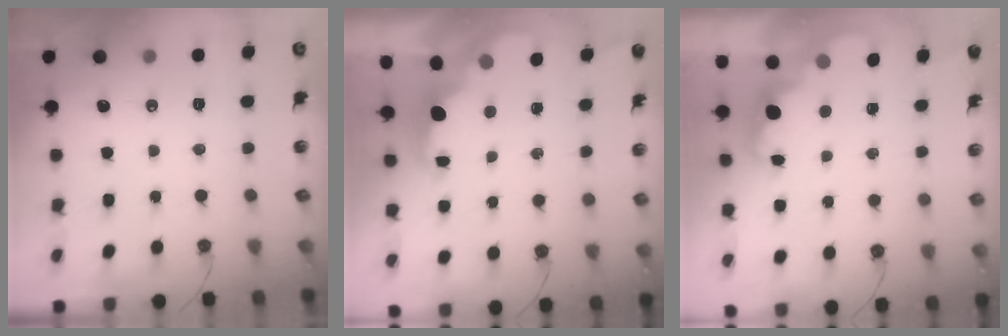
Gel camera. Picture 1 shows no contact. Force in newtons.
{"total": 2.0, "press": 1.9, "slide": 0.8}
{"total": 2.5, "press": 2.4, "slide": 0.5}